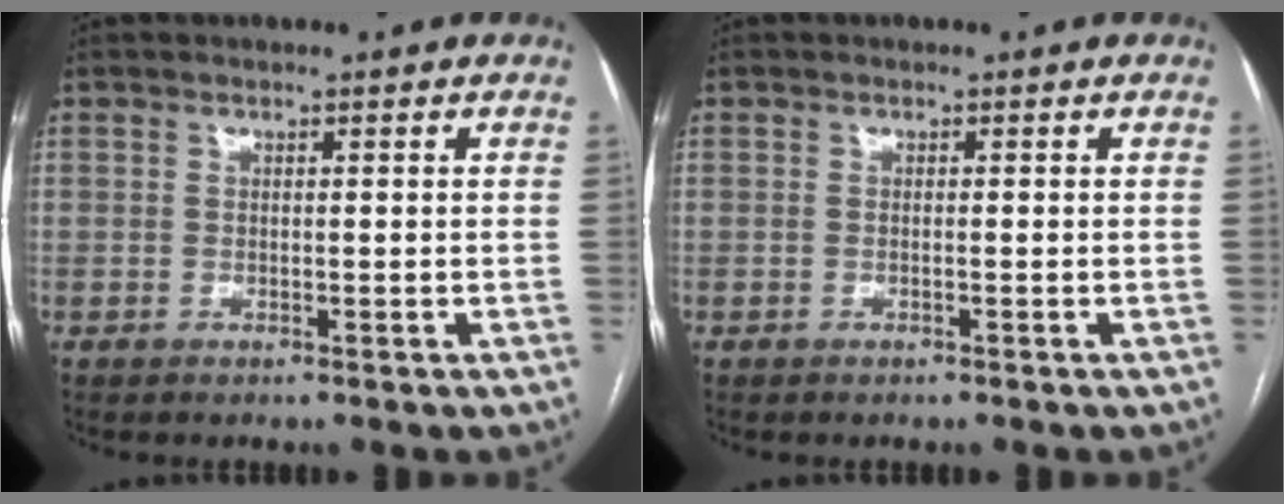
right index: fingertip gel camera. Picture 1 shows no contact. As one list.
[{"total": 0.0}]